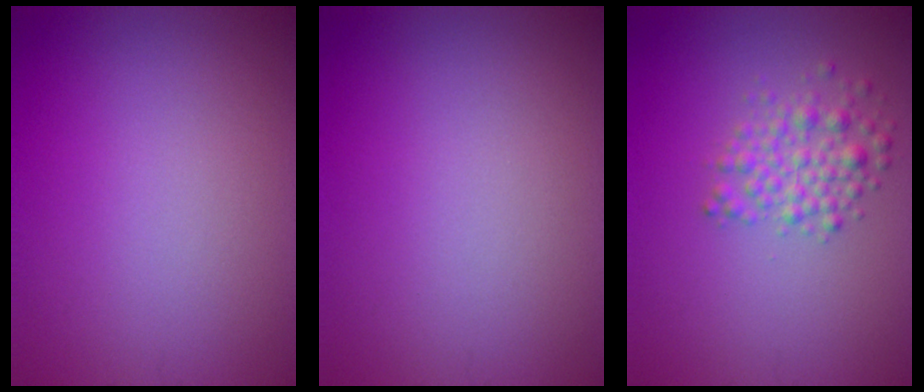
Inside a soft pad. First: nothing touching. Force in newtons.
{"total": 0.0}
{"total": 2.8, "press": 2.8, "slide": 0.0}